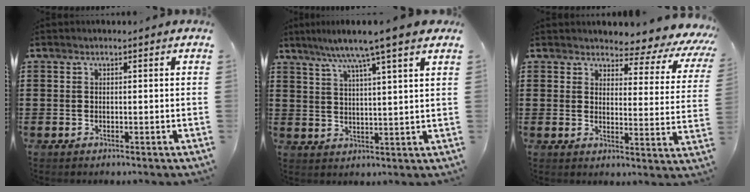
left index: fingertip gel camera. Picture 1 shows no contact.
{"total": 7.4, "force": [5.6, -0.6, 4.8], "torque": [-0.109, -0.016, 0.093]}
{"total": 3.8, "force": [3.2, 1.1, 1.6], "torque": [-0.037, -0.028, 0.046]}